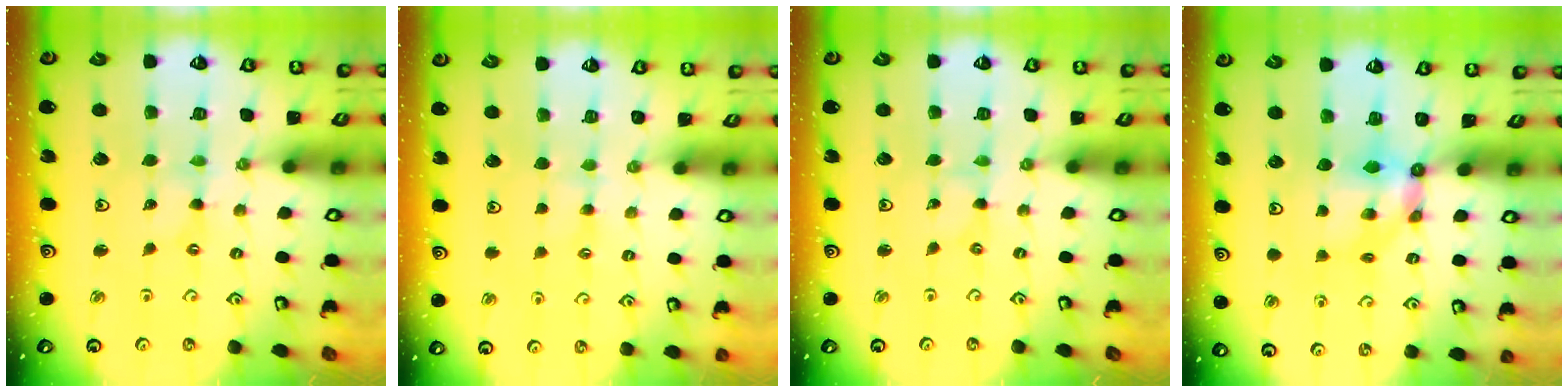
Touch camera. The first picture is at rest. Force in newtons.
{"total": 2.3, "press": 2.2, "slide": 0.5}
{"total": 0.0}
{"total": 5.4, "press": 5.4, "slide": 0.4}